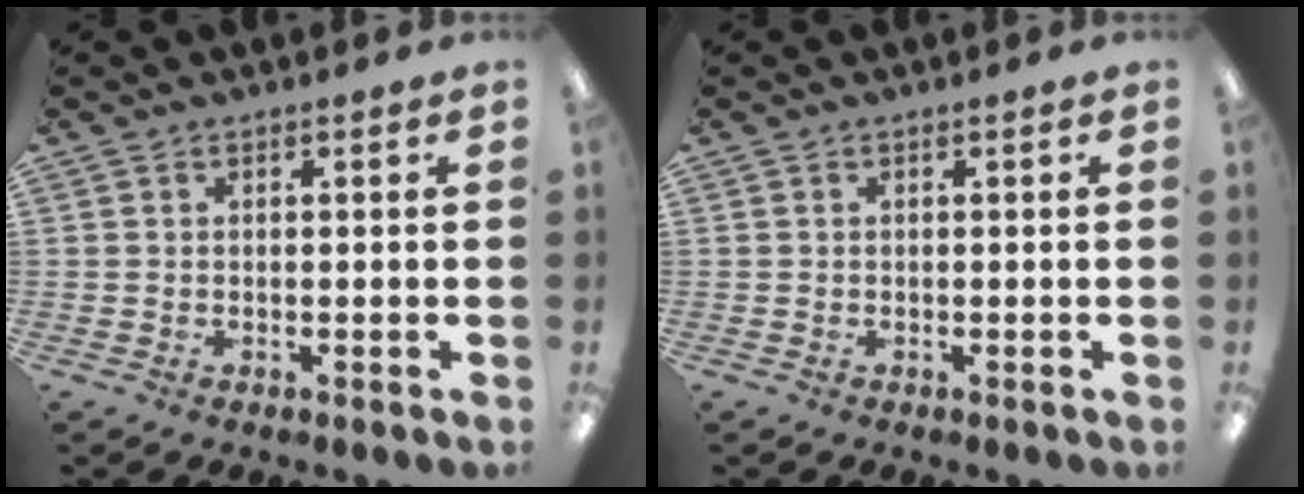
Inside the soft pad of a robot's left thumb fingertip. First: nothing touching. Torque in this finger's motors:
{"motor_torque": [0.00, 0.00, 0.01, 0.00, 0.00]}